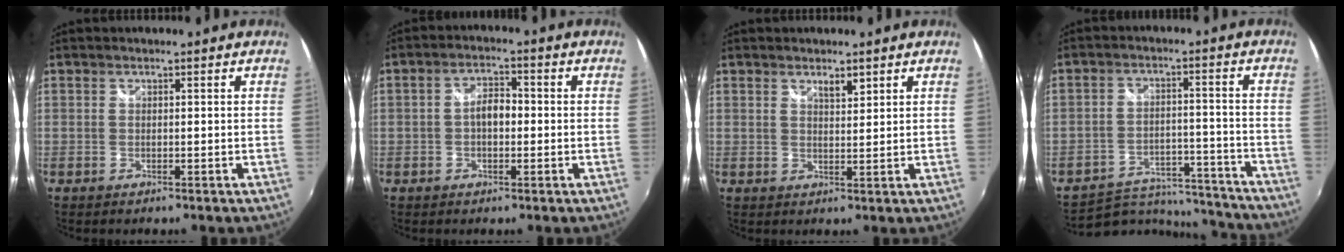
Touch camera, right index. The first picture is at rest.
{"total": 4.2, "force": [-0.5, 2.5, 3.4], "torque": [-0.061, 0.011, -0.009]}
{"total": 2.4, "force": [1.8, 0.7, 1.4], "torque": [-0.020, 0.001, 0.030]}
{"total": 13.8, "force": [-12.7, 4.9, 2.3], "torque": [-0.050, 0.032, -0.168]}